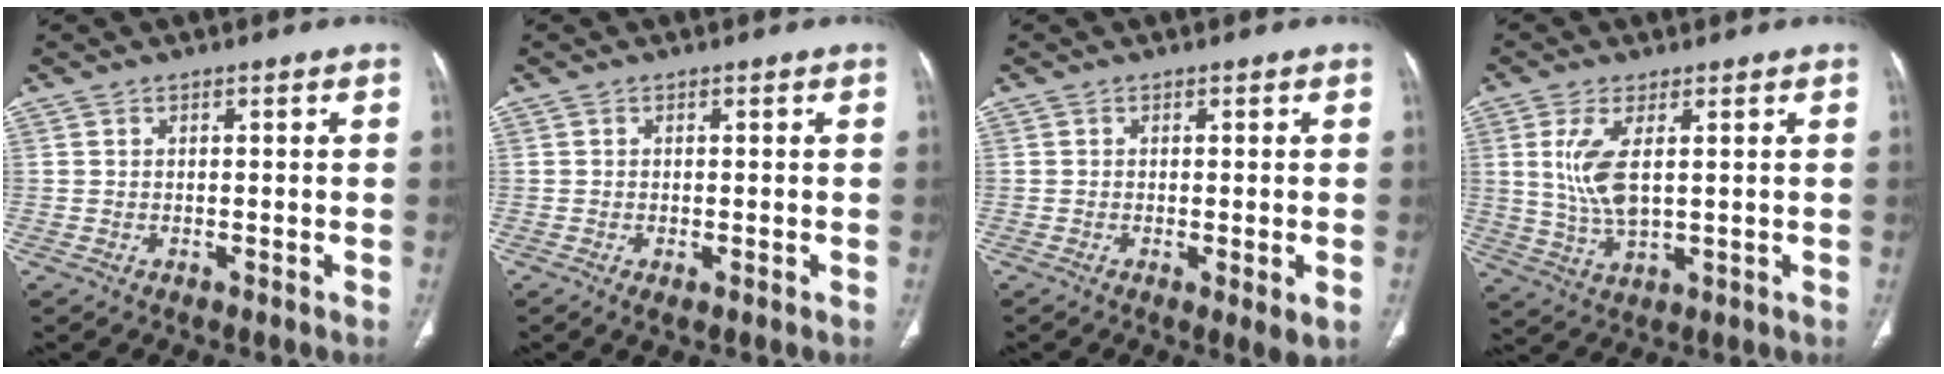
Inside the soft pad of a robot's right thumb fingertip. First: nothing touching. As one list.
[{"total": 1.5, "force": [-0.6, 0.7, 1.2], "torque": [-0.024, -0.003, -0.006]}, {"total": 3.4, "force": [-0.7, 0.8, 3.2], "torque": [-0.052, -0.013, -0.011]}, {"total": 7.9, "force": [1.7, 3.1, 7.1], "torque": [-0.161, -0.017, 0.042]}]